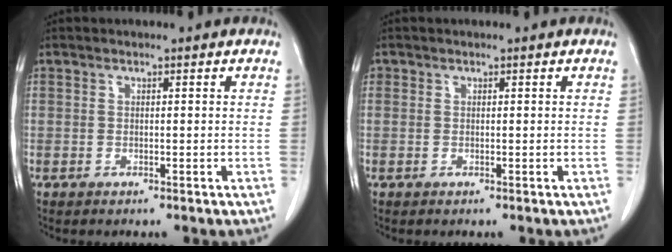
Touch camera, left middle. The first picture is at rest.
{"total": 0.0}